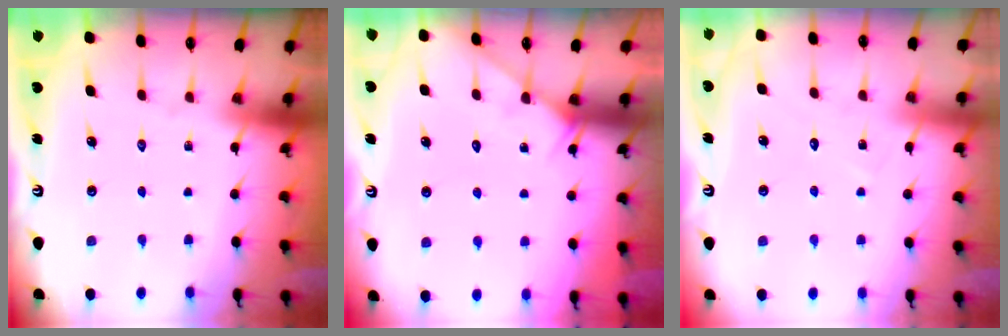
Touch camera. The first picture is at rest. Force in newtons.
{"total": 3.6, "press": 3.6, "slide": 0.4}
{"total": 4.8, "press": 4.7, "slide": 0.5}